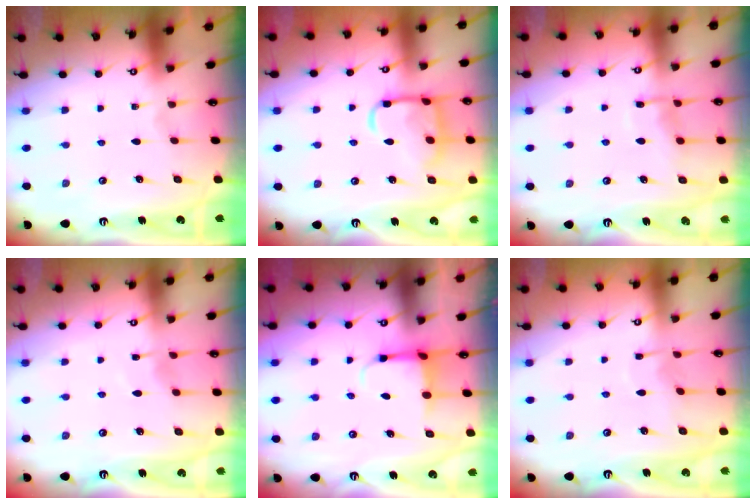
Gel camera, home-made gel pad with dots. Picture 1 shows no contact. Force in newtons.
{"total": 13.0, "press": 13.0, "slide": 0.9}
{"total": 7.7, "press": 7.7, "slide": 0.8}
{"total": 3.9, "press": 3.9, "slide": 0.6}
{"total": 4.0, "press": 3.8, "slide": 1.3}
{"total": 4.5, "press": 4.4, "slide": 0.6}